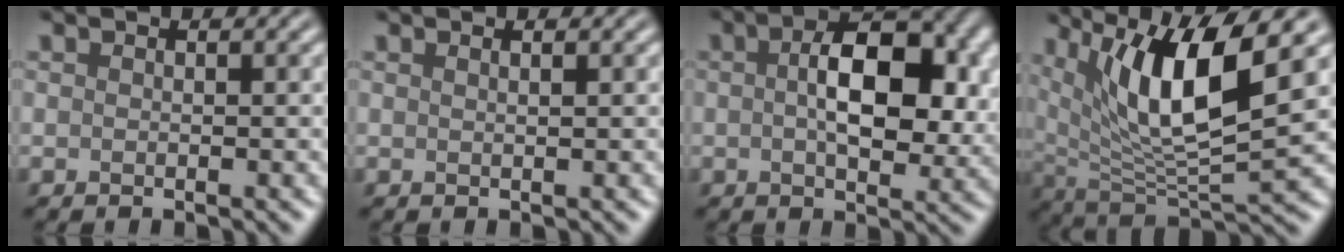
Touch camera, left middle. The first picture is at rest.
{"total": 1.4, "force": [0.8, 0.7, 1.0], "torque": [0.005, -0.008, -0.008]}
{"total": 8.7, "force": [1.0, 4.4, 7.4], "torque": [-0.109, 0.005, 0.011]}
{"total": 10.2, "force": [3.8, 3.1, 8.9], "torque": [-0.159, -0.017, 0.073]}